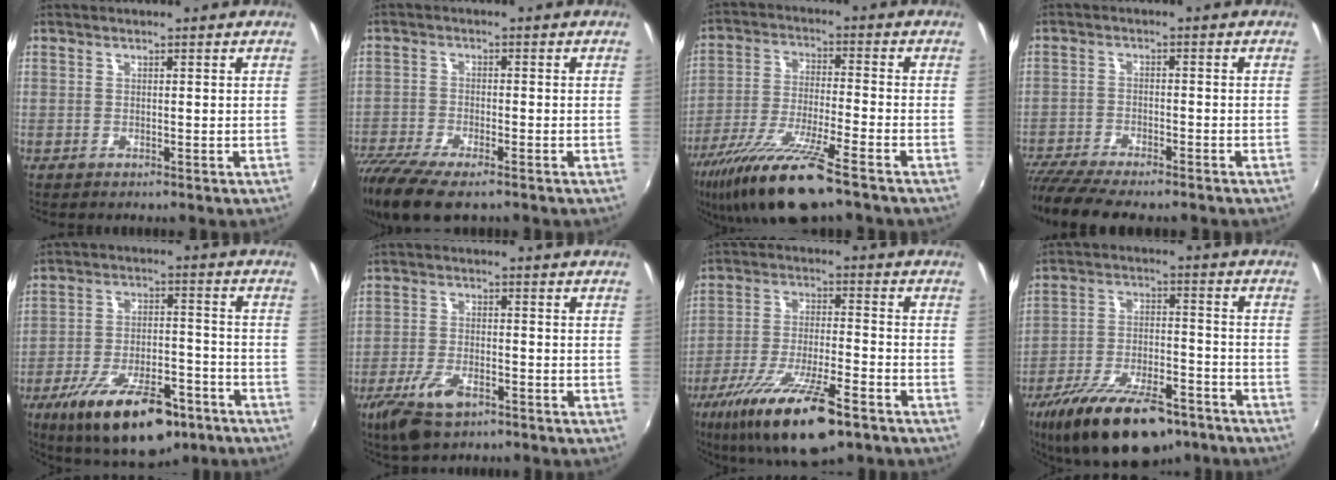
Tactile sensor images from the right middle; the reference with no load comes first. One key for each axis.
{"total": 13.2, "fx": -9.8, "fy": 4.0, "fz": 7.8, "tx": -0.189, "ty": -0.055, "tz": -0.180}
{"total": 15.5, "fx": -11.6, "fy": 1.0, "fz": 10.2, "tx": -0.209, "ty": -0.036, "tz": -0.211}
{"total": 11.0, "fx": -9.6, "fy": 1.8, "fz": 5.1, "tx": -0.126, "ty": -0.038, "tz": -0.166}
{"total": 19.0, "fx": -12.3, "fy": 7.2, "fz": 12.6, "tx": -0.222, "ty": -0.020, "tz": -0.182}
{"total": 8.7, "fx": -5.4, "fy": 3.7, "fz": 5.7, "tx": -0.139, "ty": -0.018, "tz": -0.101}
{"total": 17.7, "fx": -11.6, "fy": 4.2, "fz": 12.7, "tx": -0.245, "ty": -0.041, "tz": -0.202}
{"total": 20.5, "fx": -14.8, "fy": 8.1, "fz": 11.6, "tx": -0.223, "ty": -0.022, "tz": -0.229}